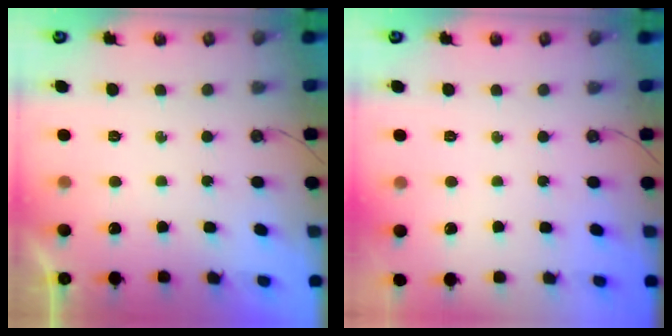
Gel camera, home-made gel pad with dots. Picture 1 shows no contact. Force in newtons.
{"total": 0.0}